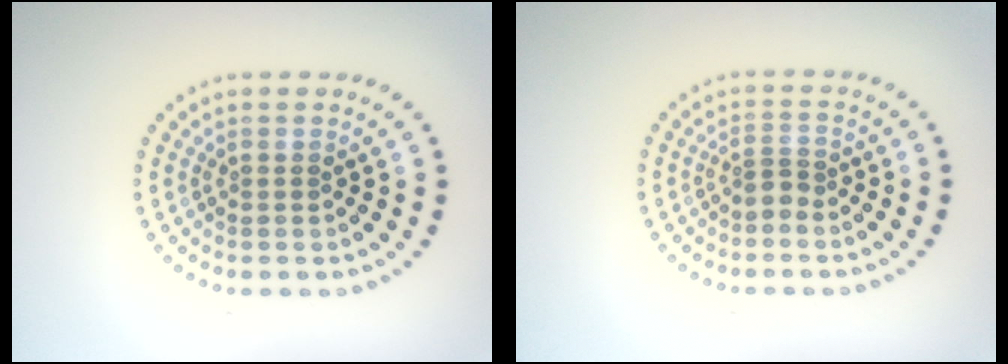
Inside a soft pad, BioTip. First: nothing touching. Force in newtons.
{"total": 1.3, "press": 0.8, "slide": 1.0}